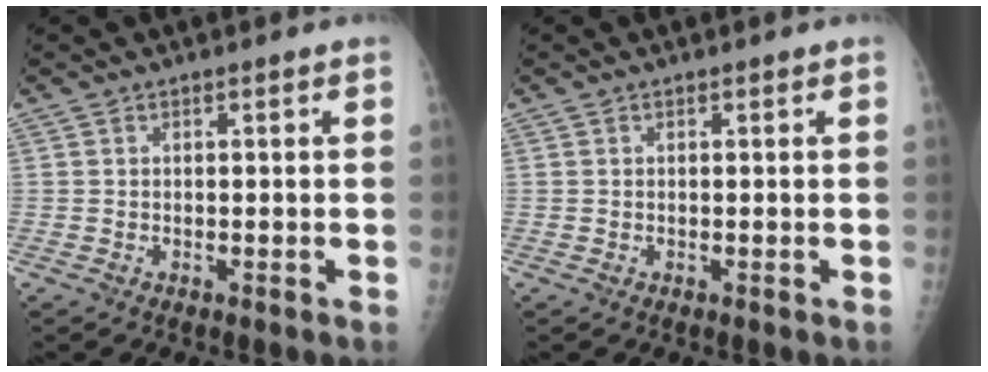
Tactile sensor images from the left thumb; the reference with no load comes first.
{"total": 0.0}